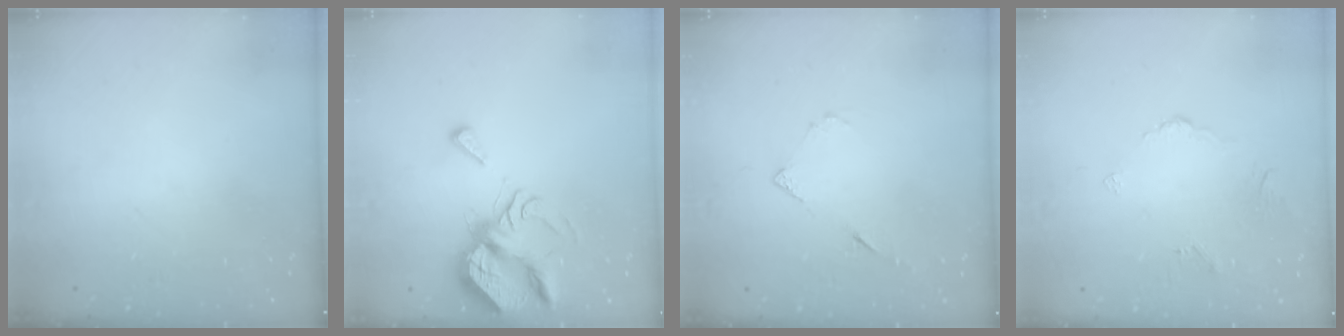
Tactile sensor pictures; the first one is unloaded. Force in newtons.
{"total": 7.2, "press": 7.1, "slide": 0.7}
{"total": 4.9, "press": 4.9, "slide": 0.5}
{"total": 2.4, "press": 2.4, "slide": 0.5}